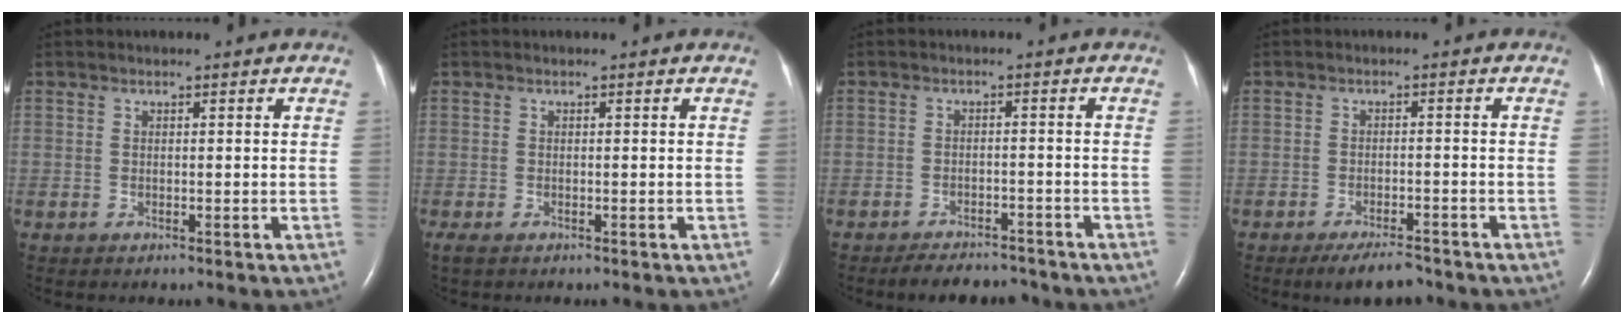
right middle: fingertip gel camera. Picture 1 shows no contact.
{"total": 1.2, "force": [-0.8, 0.4, 0.8], "torque": [-0.022, -0.006, -0.015]}
{"total": 6.1, "force": [-5.6, 1.9, 1.5], "torque": [-0.022, -0.004, -0.079]}
{"total": 4.9, "force": [-4.0, 1.2, 2.5], "torque": [-0.044, -0.005, -0.065]}